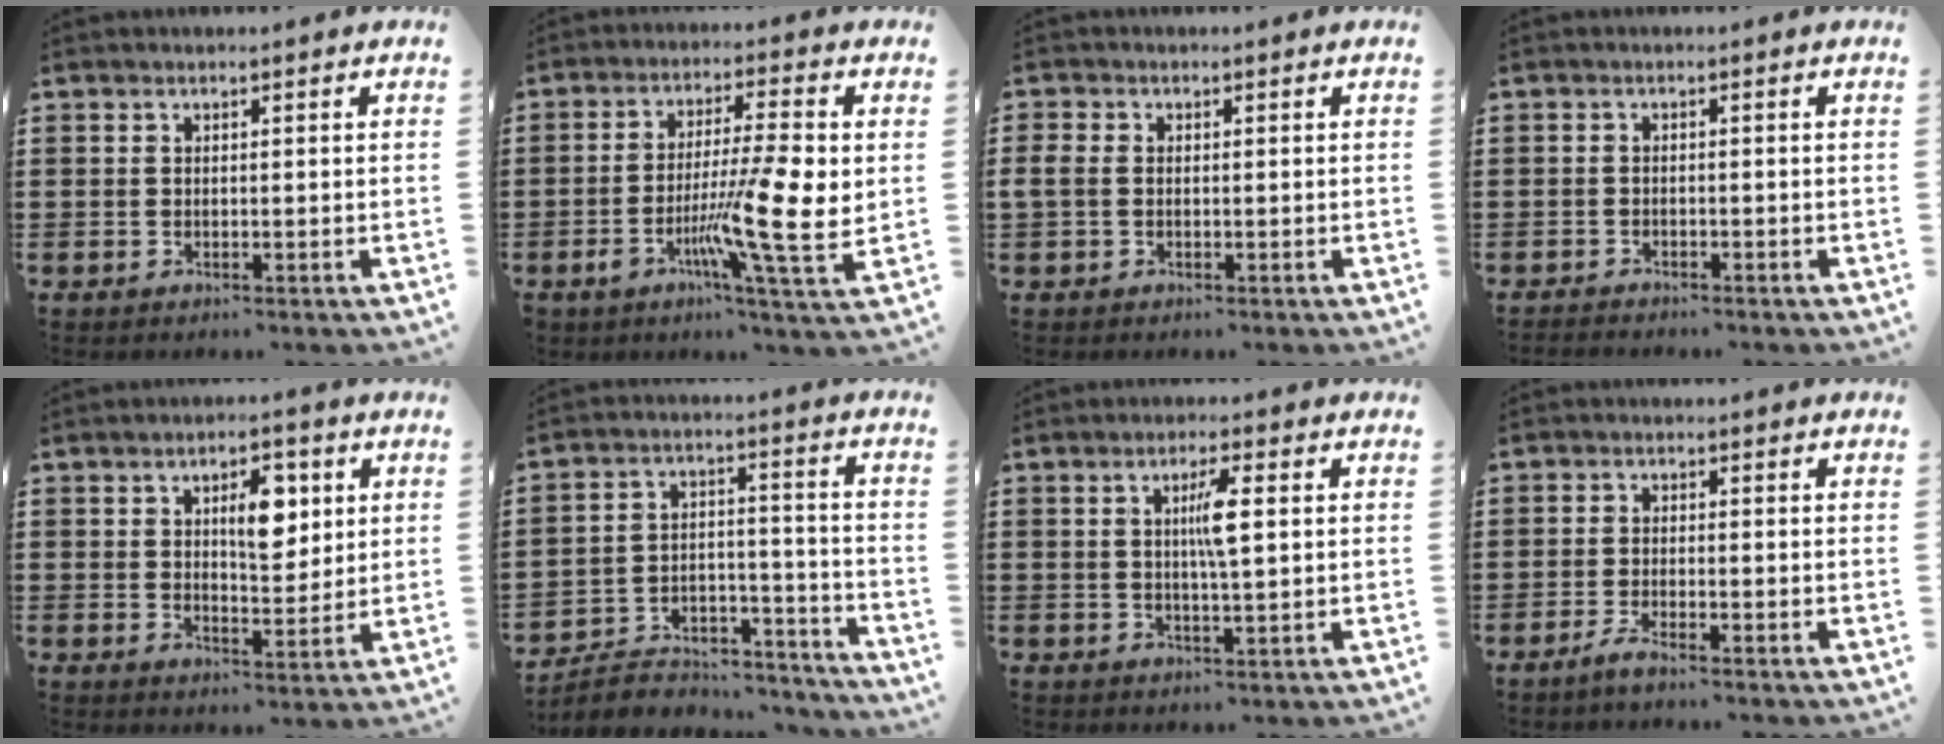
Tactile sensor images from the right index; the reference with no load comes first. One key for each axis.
{"total": 11.9, "fx": -2.0, "fy": 1.5, "fz": 11.6, "tx": -0.211, "ty": -0.014, "tz": -0.038}
{"total": 1.6, "fx": -0.1, "fy": 1.3, "fz": 1.1, "tx": -0.032, "ty": 0.001, "tz": -0.005}
{"total": 1.2, "fx": -1.2, "fy": 0.1, "fz": -0.1, "tx": -0.001, "ty": 0.002, "tz": -0.026}
{"total": 6.4, "fx": 2.1, "fy": 3.2, "fz": 5.2, "tx": -0.080, "ty": 0.000, "tz": 0.027}
{"total": 5.0, "fx": -4.6, "fy": 1.8, "fz": 1.0, "tx": -0.027, "ty": 0.007, "tz": -0.093}
{"total": 4.4, "fx": 0.7, "fy": 0.6, "fz": 4.3, "tx": -0.082, "ty": 0.001, "tz": 0.008}
{"total": 1.9, "fx": -1.6, "fy": -0.1, "fz": 1.1, "tx": -0.025, "ty": -0.004, "tz": -0.031}